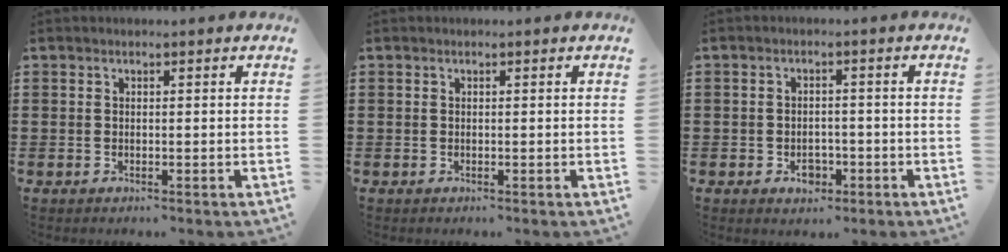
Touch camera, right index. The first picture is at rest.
{"total": 0.0}
{"total": 3.0, "force": [-1.3, 2.1, 1.7], "torque": [-0.027, -0.003, -0.027]}